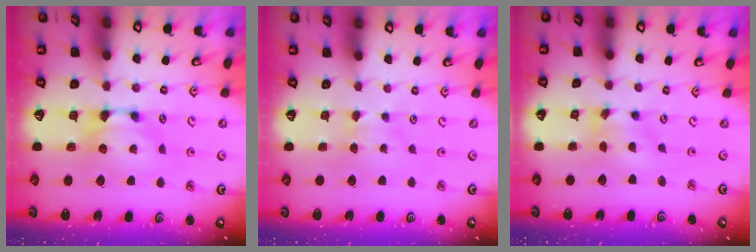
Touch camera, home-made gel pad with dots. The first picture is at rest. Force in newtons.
{"total": 2.0, "press": 1.9, "slide": 0.5}
{"total": 1.2, "press": 0.0, "slide": 1.2}